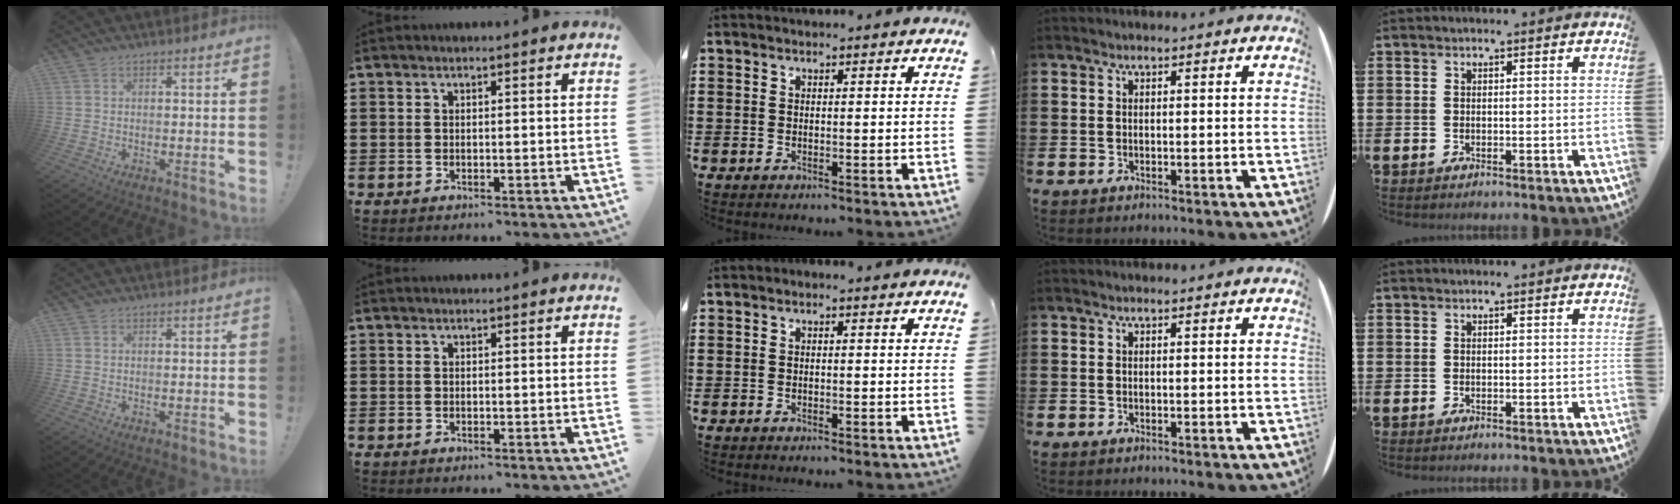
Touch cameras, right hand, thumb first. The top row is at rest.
{}